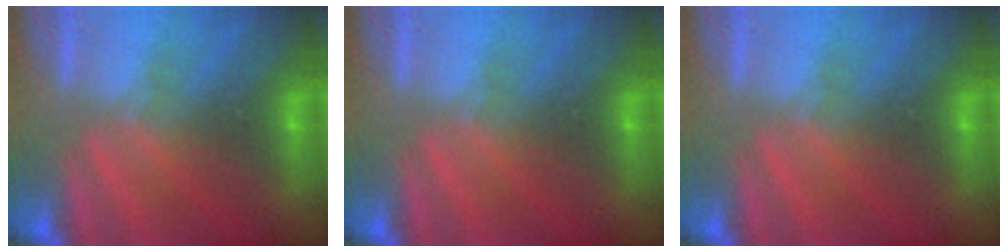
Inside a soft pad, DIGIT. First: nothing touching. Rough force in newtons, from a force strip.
{"total": 0.0}
{"total": 0.0}